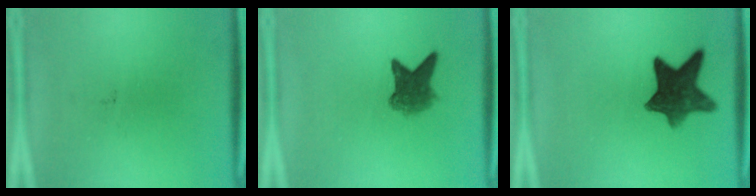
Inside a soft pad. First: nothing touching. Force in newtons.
{"total": 5.2}
{"total": 10.2}